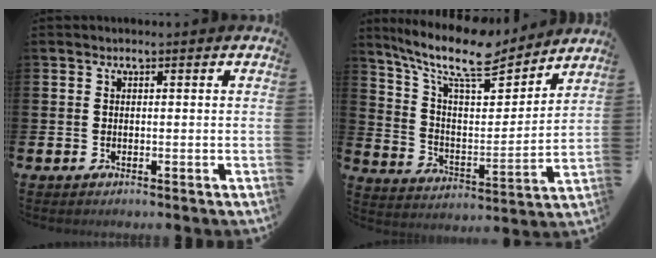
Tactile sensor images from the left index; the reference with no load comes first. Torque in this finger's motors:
{"motor_torque": [1.05, -1.09, 1.06, 0.21]}